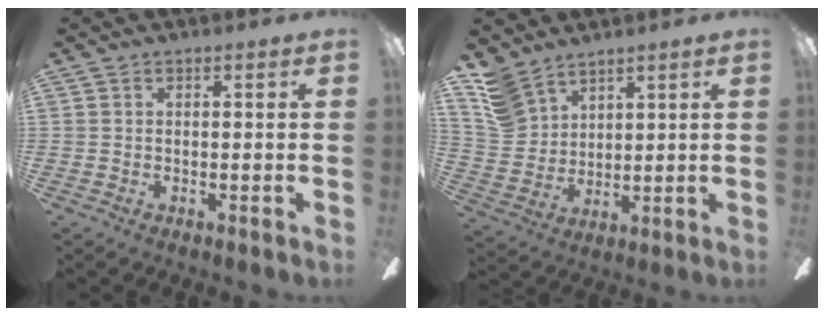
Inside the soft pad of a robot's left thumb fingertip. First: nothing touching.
{"total": 10.5, "force": [8.1, 5.9, 2.9], "torque": [-0.083, -0.028, 0.164]}